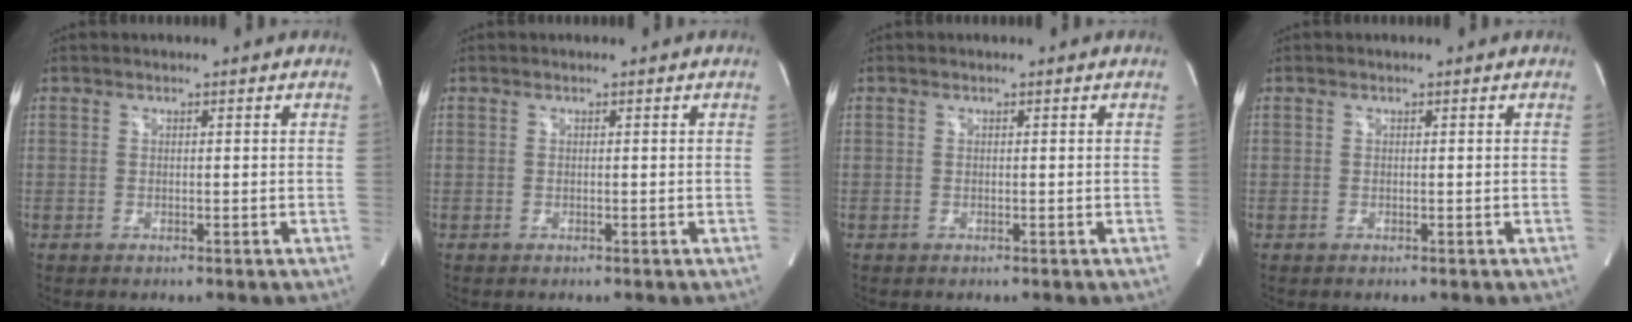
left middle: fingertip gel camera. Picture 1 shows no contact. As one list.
[{"total": 0.0}, {"total": 0.0}, {"total": 0.0}]